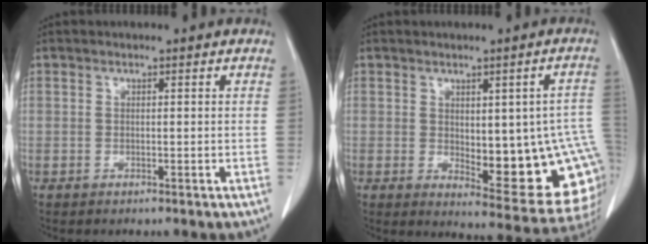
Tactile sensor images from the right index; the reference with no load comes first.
{"total": 16.7, "force": [-1.7, 5.6, 15.6], "torque": [-0.128, 0.014, 0.001]}